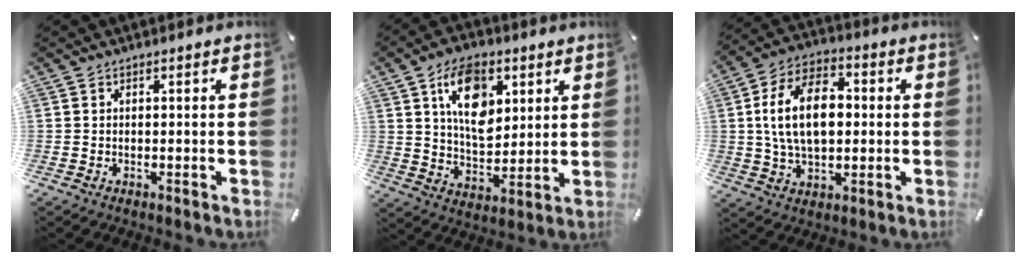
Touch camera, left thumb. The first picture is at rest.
{"total": 14.2, "force": [5.9, 9.1, 9.2], "torque": [-0.146, -0.003, 0.107]}
{"total": 15.0, "force": [1.1, 9.7, 11.4], "torque": [-0.233, 0.009, 0.015]}